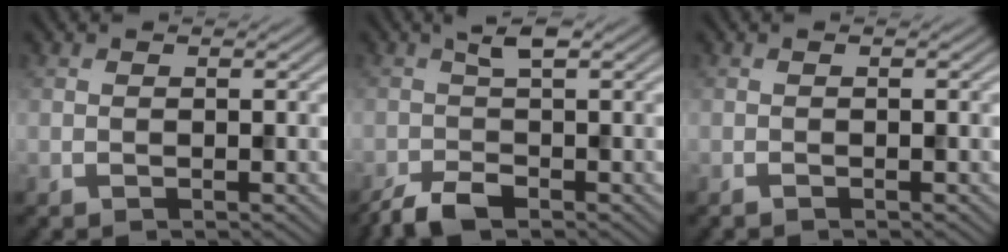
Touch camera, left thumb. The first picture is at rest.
{"total": 3.8, "force": [-1.9, 1.2, 3.2], "torque": [-0.066, -0.001, -0.043]}
{"total": 0.6, "force": [-0.4, 0.1, 0.4], "torque": [-0.010, 0.000, -0.008]}